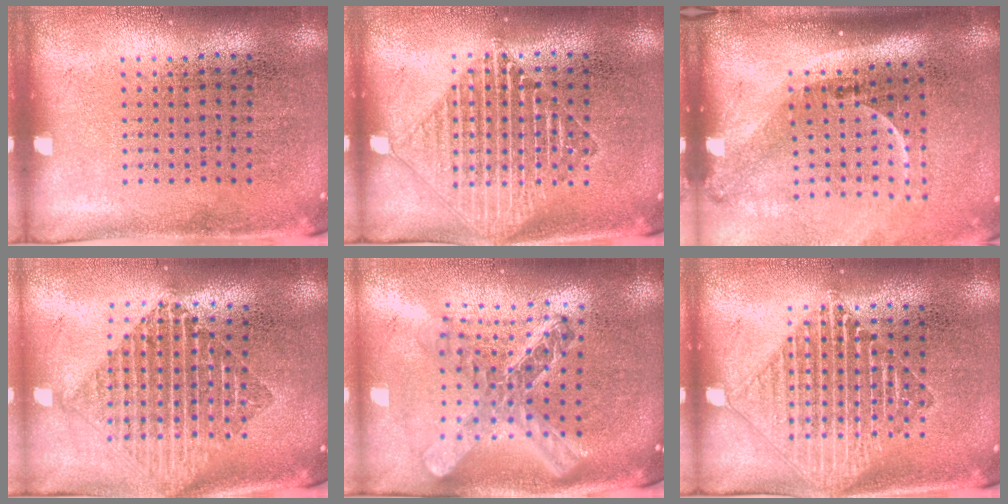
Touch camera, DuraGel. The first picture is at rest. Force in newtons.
{"total": 1.7, "press": 1.7, "slide": 0.2}
{"total": 2.2, "press": 1.6, "slide": 1.6}
{"total": 2.0, "press": 1.7, "slide": 1.1}
{"total": 2.4, "press": 1.9, "slide": 1.4}
{"total": 1.7, "press": 1.7, "slide": 0.2}